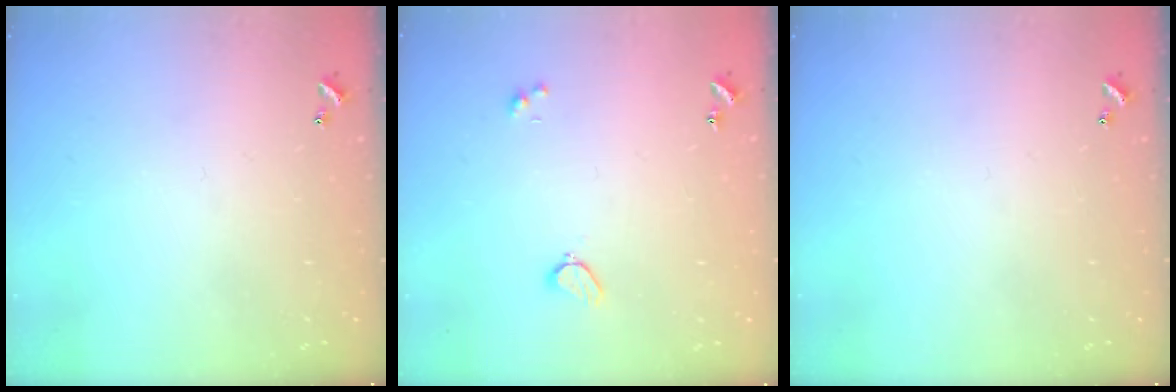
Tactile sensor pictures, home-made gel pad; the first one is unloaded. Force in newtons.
{"total": 2.0, "press": 1.9, "slide": 0.6}
{"total": 0.0}